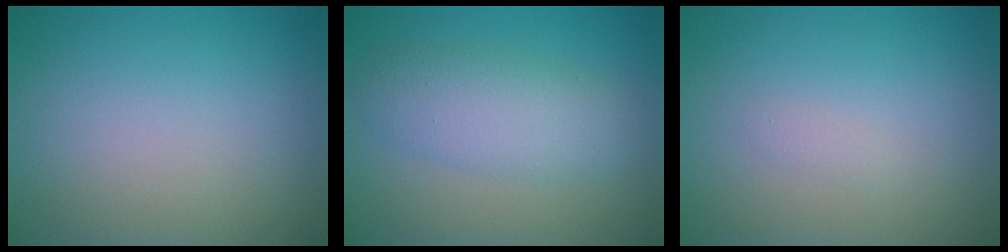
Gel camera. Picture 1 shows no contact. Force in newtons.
{"total": 4.3, "press": 4.3, "slide": 0.1}
{"total": 0.5, "press": 0.5, "slide": 0.0}